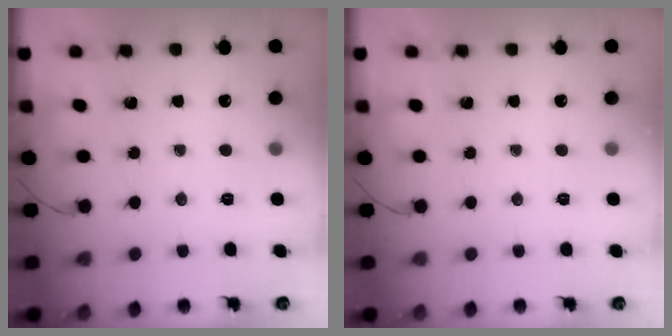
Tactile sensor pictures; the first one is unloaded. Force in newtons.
{"total": 0.0}